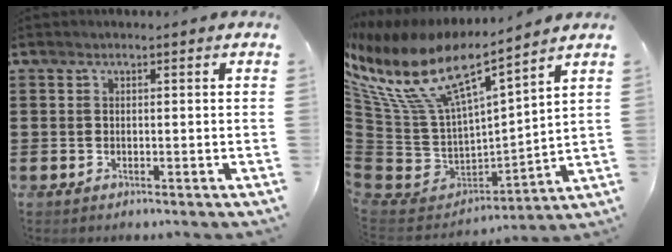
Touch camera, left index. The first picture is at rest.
{"total": 12.4, "force": [7.4, 4.8, 8.8], "torque": [-0.210, -0.046, 0.124]}